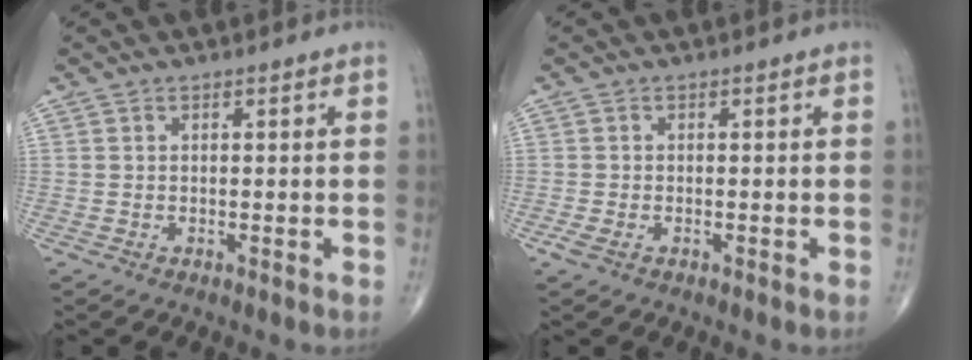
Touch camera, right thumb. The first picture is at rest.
{"total": 1.8, "force": [-0.9, 0.9, 1.2], "torque": [-0.031, -0.001, -0.017]}